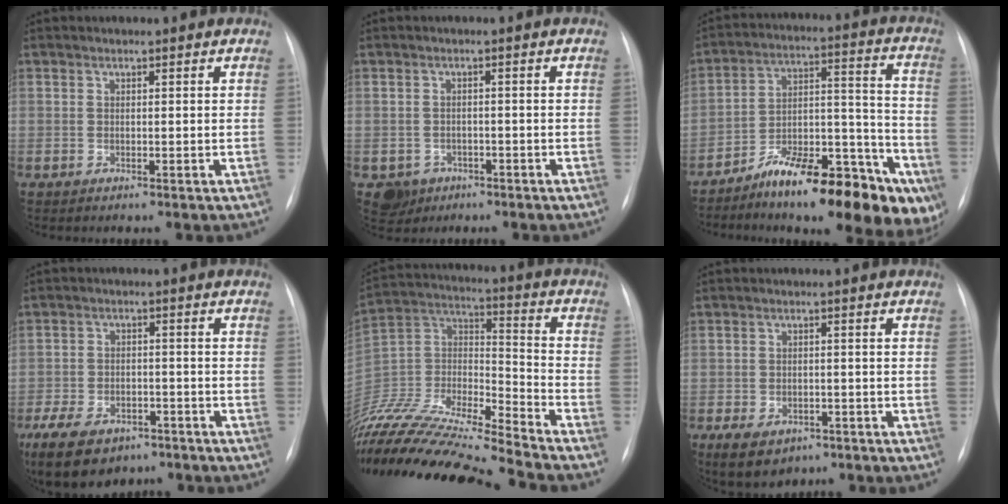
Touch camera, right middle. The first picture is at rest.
{"total": 3.7, "force": [-1.8, 3.2, 0.3], "torque": [-0.003, 0.008, -0.023]}
{"total": 21.6, "force": [-14.8, 6.0, 14.6], "torque": [-0.154, 0.057, -0.226]}
{"total": 14.9, "force": [-9.4, 8.7, 7.5], "torque": [-0.184, -0.005, -0.139]}
{"total": 23.7, "force": [-21.9, -0.3, 9.0], "torque": [-0.196, -0.009, -0.389]}
{"total": 6.9, "force": [-4.1, 4.3, 3.3], "torque": [-0.058, 0.002, -0.054]}